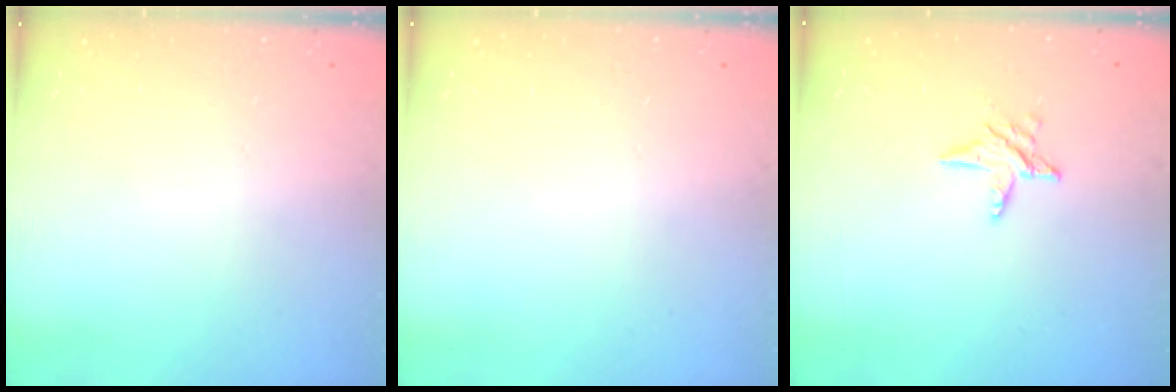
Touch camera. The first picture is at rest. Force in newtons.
{"total": 0.0}
{"total": 5.1, "press": 5.1, "slide": 0.6}